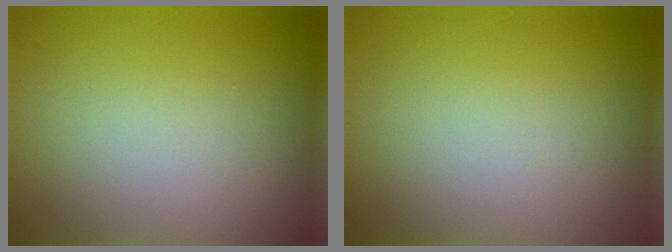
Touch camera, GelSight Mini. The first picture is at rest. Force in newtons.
{"total": 0.0}